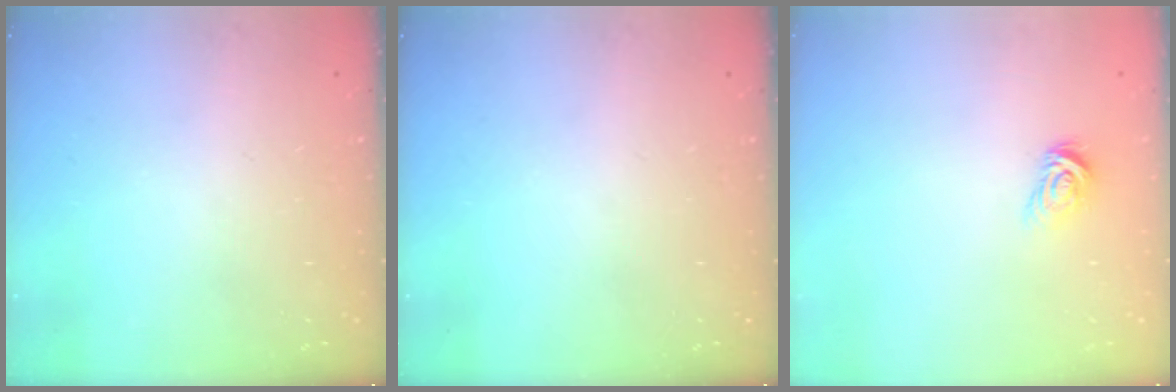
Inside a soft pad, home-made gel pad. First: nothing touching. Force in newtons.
{"total": 0.0}
{"total": 3.7, "press": 3.7, "slide": 0.4}